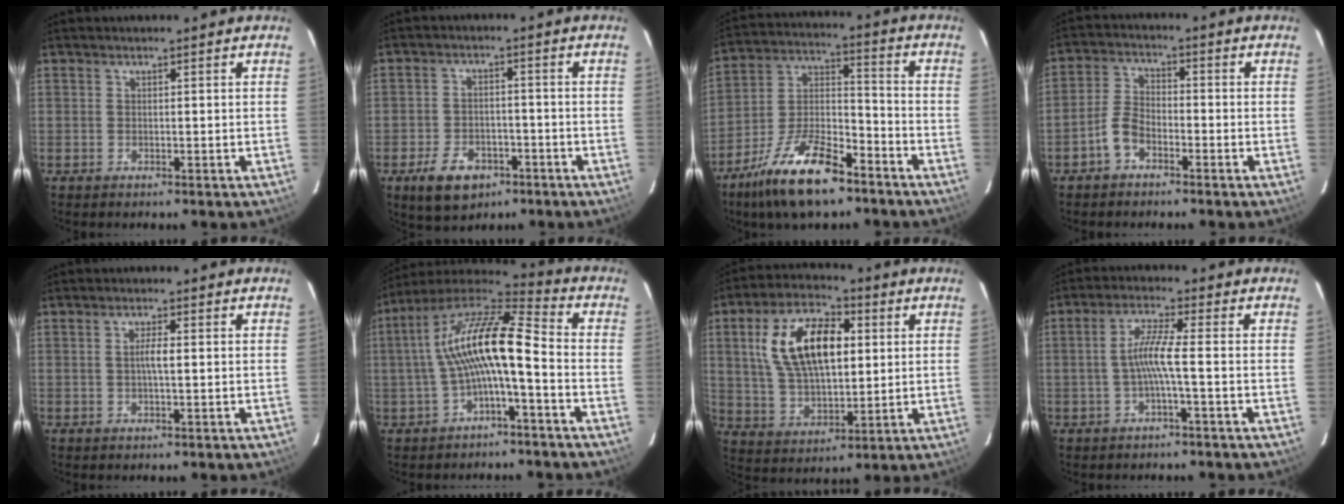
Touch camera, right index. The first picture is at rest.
{"total": 8.9, "force": [-4.9, 6.0, 4.4], "torque": [-0.107, 0.007, -0.067]}
{"total": 17.0, "force": [-11.4, 6.1, 11.1], "torque": [-0.224, -0.003, -0.206]}
{"total": 4.8, "force": [-3.0, 2.5, 2.8], "torque": [-0.067, 0.015, -0.061]}
{"total": 2.2, "force": [0.0, 0.3, 2.2], "torque": [-0.043, 0.003, -0.002]}
{"total": 14.1, "force": [-1.9, 3.0, 13.6], "torque": [-0.263, 0.019, -0.040]}
{"total": 16.8, "force": [3.9, 8.8, 13.8], "torque": [-0.259, 0.024, 0.076]}
{"total": 5.0, "force": [-1.4, -0.4, 4.8], "torque": [-0.106, 0.008, -0.026]}